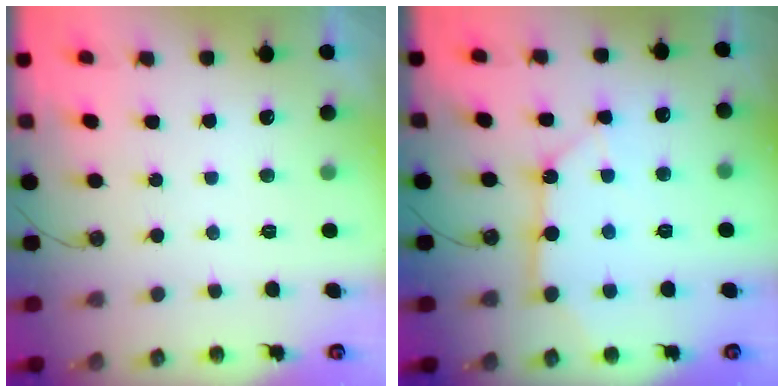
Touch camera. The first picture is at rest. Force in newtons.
{"total": 11.9, "press": 11.8, "slide": 1.3}